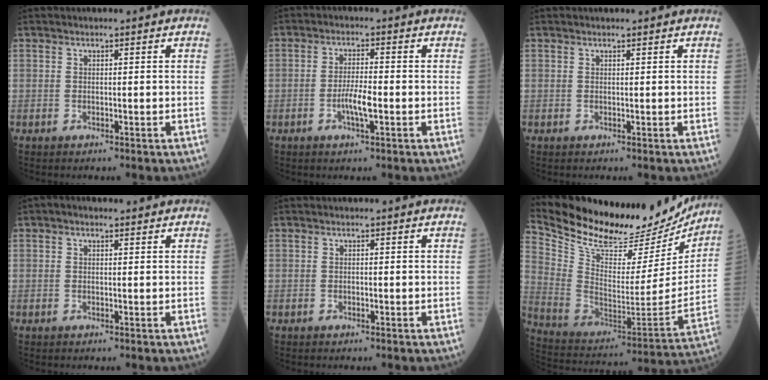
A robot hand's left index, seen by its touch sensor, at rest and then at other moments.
{"total": 3.8, "force": [-1.7, 0.6, 3.4], "torque": [-0.069, -0.006, -0.034]}
{"total": 0.0}
{"total": 0.9, "force": [0.3, 0.7, 0.5], "torque": [-0.015, 0.008, 0.001]}
{"total": 0.5, "force": [-0.5, 0.1, -0.1], "torque": [0.000, -0.004, -0.010]}
{"total": 27.4, "force": [24.5, 7.5, 9.8], "torque": [-0.184, -0.047, 0.356]}